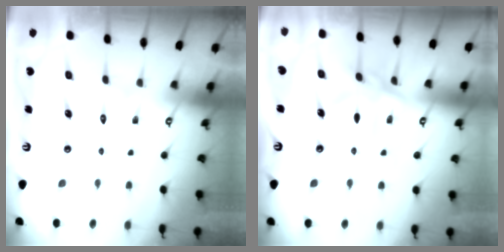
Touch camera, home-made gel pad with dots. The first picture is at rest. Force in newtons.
{"total": 7.4, "press": 7.4, "slide": 0.6}